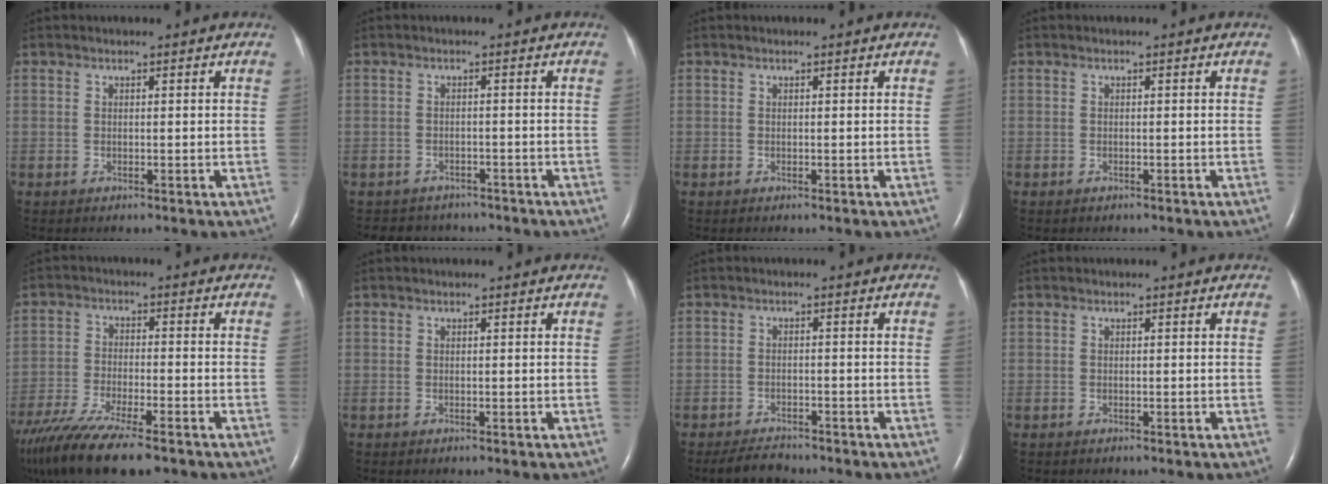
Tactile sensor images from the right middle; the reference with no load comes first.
{"total": 5.1, "force": [-4.5, 2.5, 0.1], "torque": [-0.005, 0.004, -0.057]}
{"total": 0.0}
{"total": 0.0}
{"total": 17.2, "force": [-13.0, 3.4, 10.7], "torque": [-0.218, -0.043, -0.218]}
{"total": 0.0}
{"total": 4.0, "force": [-3.6, 1.2, 1.1], "torque": [-0.027, -0.009, -0.060]}
{"total": 0.0}